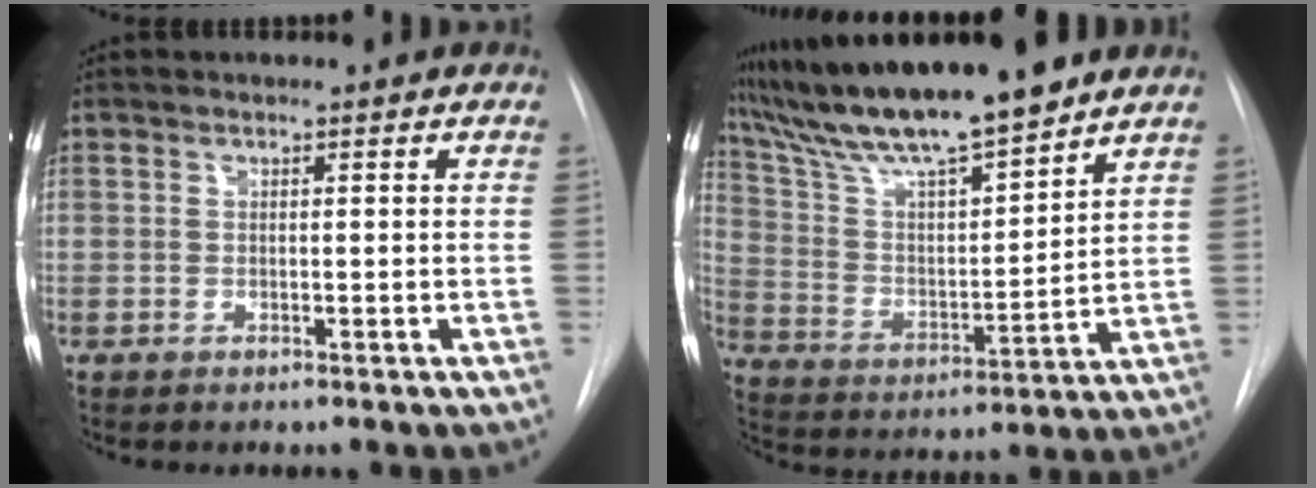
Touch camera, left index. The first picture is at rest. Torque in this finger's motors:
{"motor_torque": [0.57, -1.00, 0.93, 0.21]}